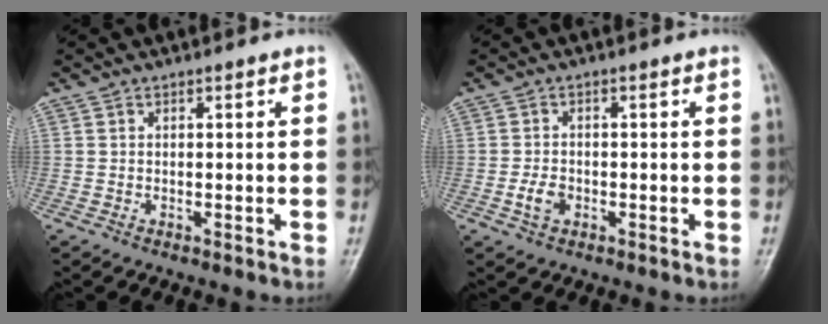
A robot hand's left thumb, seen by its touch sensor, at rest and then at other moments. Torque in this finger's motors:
{"motor_torque": [-0.42, 0.83, 0.43, 0.19, -0.02]}